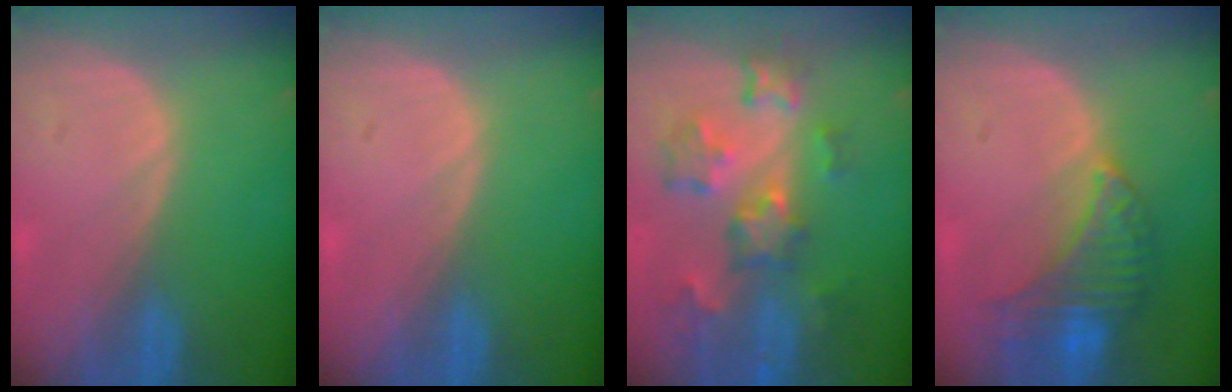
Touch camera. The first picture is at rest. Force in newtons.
{"total": 0.0}
{"total": 9.0, "press": 7.9, "slide": 4.2}
{"total": 7.6, "press": 7.2, "slide": 2.5}